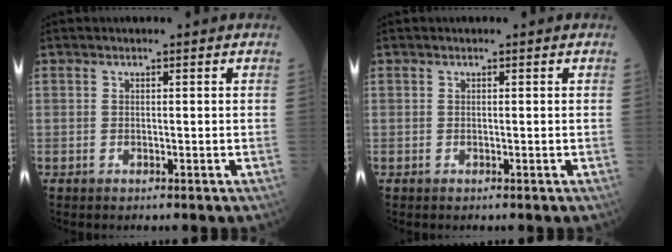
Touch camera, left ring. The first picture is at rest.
{"total": 0.0}